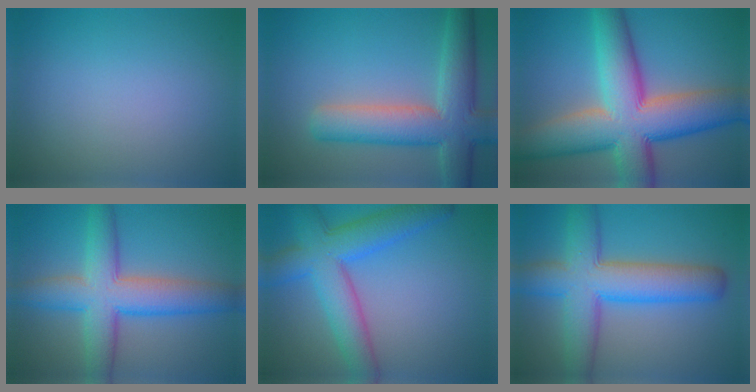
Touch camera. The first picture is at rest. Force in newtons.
{"total": 8.4, "press": 8.4, "slide": 0.5}
{"total": 13.9, "press": 13.8, "slide": 0.6}
{"total": 7.9, "press": 7.9, "slide": 0.2}
{"total": 7.3, "press": 7.3, "slide": 0.2}
{"total": 9.0, "press": 8.9, "slide": 0.3}